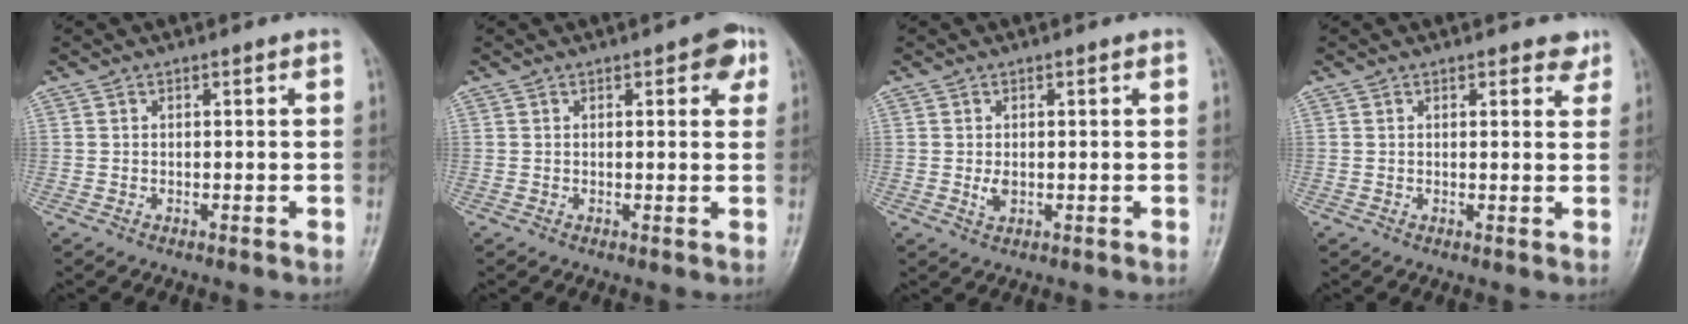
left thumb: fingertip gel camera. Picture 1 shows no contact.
{"total": 4.1, "force": [1.9, 1.9, 3.1], "torque": [-0.016, -0.002, 0.013]}
{"total": 2.1, "force": [0.1, 1.4, 1.6], "torque": [-0.025, -0.006, 0.004]}
{"total": 2.7, "force": [2.0, 1.4, 1.2], "torque": [0.008, -0.009, 0.020]}